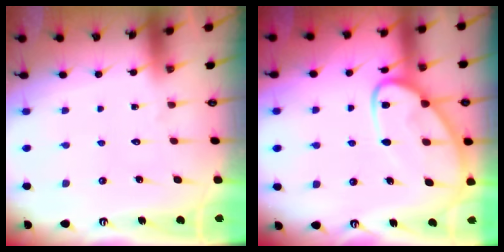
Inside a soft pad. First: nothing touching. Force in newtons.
{"total": 12.9, "press": 12.9, "slide": 1.1}